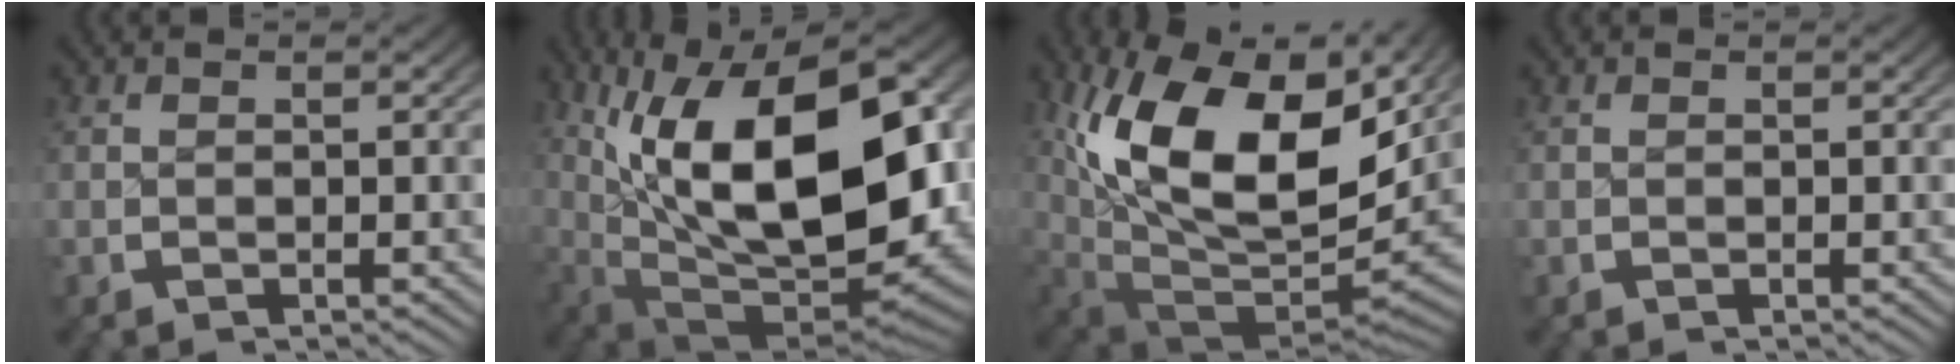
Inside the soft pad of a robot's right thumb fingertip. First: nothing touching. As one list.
[{"total": 22.8, "force": [0.5, 12.4, 19.1], "torque": [-0.333, -0.061, 0.042]}, {"total": 18.6, "force": [2.3, 10.4, 15.2], "torque": [-0.296, -0.040, 0.060]}, {"total": 0.0}]